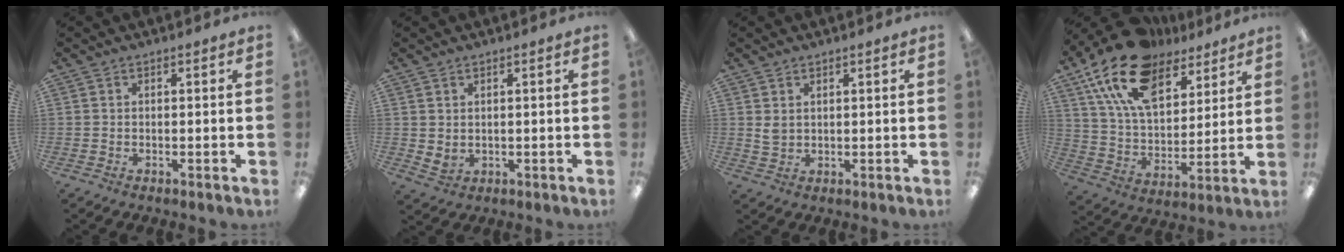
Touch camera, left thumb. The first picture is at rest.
{"total": 2.1, "force": [1.5, 1.4, 0.7], "torque": [-0.007, -0.005, 0.026]}
{"total": 2.5, "force": [1.3, 1.7, 1.3], "torque": [-0.027, 0.001, 0.025]}
{"total": 20.5, "force": [13.2, 11.0, 11.2], "torque": [-0.213, -0.058, 0.240]}